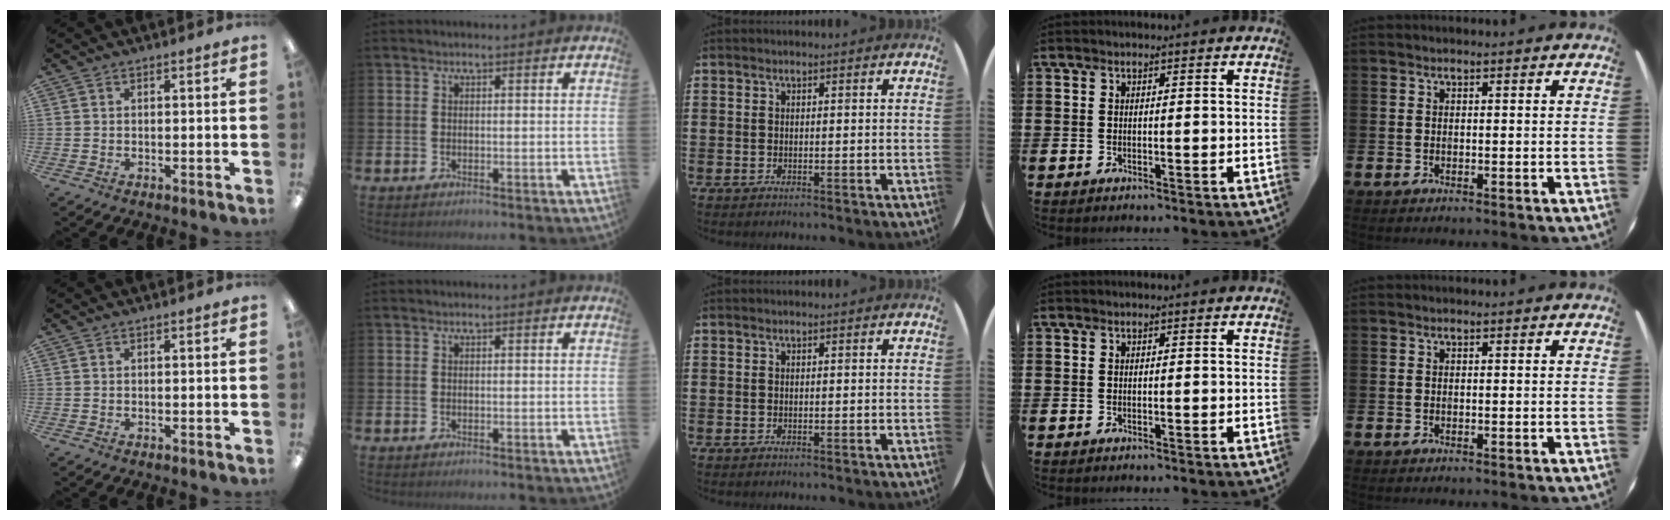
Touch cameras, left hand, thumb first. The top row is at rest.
{}